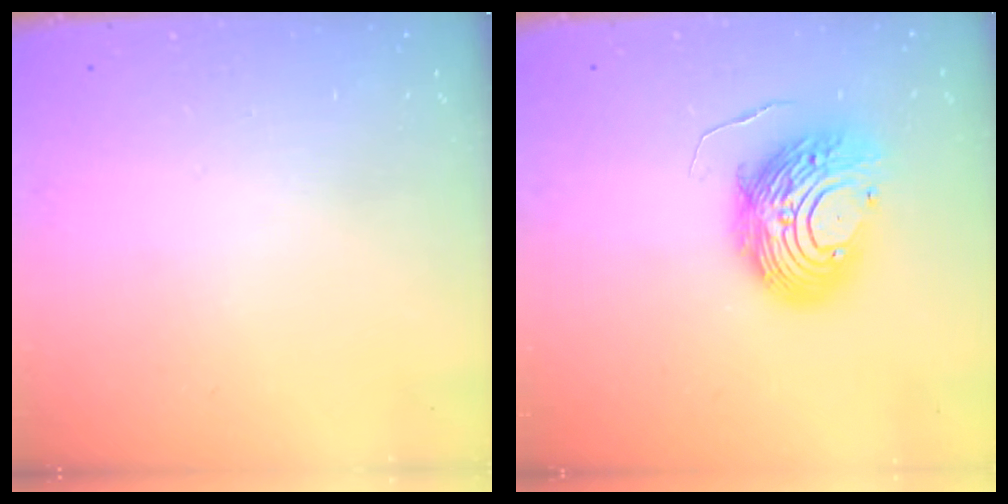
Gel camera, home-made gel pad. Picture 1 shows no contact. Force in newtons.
{"total": 12.2, "press": 12.2, "slide": 1.2}